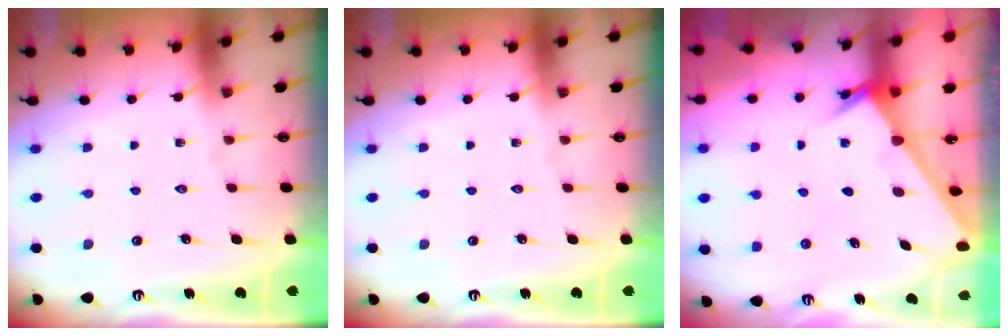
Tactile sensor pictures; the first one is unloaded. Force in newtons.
{"total": 0.0}
{"total": 2.4, "press": 2.4, "slide": 0.2}